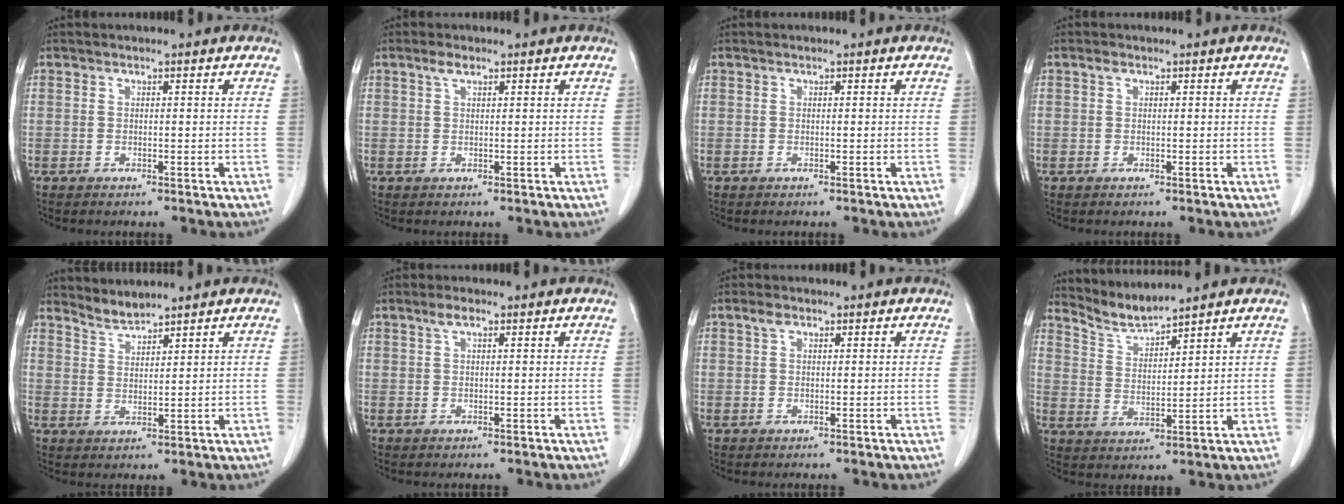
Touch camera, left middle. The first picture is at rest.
{"total": 1.5, "force": [1.0, 0.5, 1.0], "torque": [-0.024, 0.005, 0.019]}
{"total": 0.0}
{"total": 0.6, "force": [0.3, 0.4, 0.3], "torque": [-0.008, 0.006, 0.004]}
{"total": 2.8, "force": [2.8, -0.3, -0.1], "torque": [0.001, -0.002, 0.059]}
{"total": 1.6, "force": [0.9, 0.4, 1.2], "torque": [-0.029, 0.007, 0.018]}
{"total": 1.2, "force": [0.7, 0.7, 0.7], "torque": [-0.017, 0.008, 0.012]}
{"total": 4.8, "force": [4.7, -1.0, -0.2], "torque": [-0.006, -0.010, 0.101]}